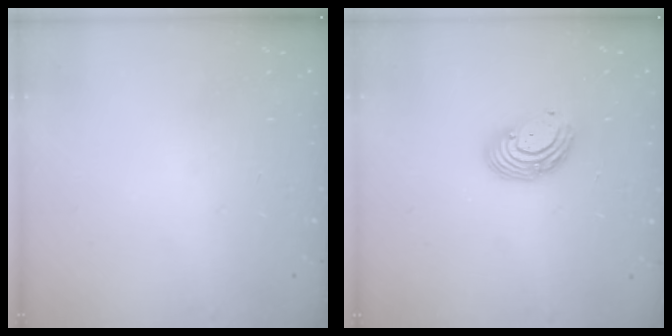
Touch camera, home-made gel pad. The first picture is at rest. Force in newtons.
{"total": 8.1, "press": 8.0, "slide": 1.5}